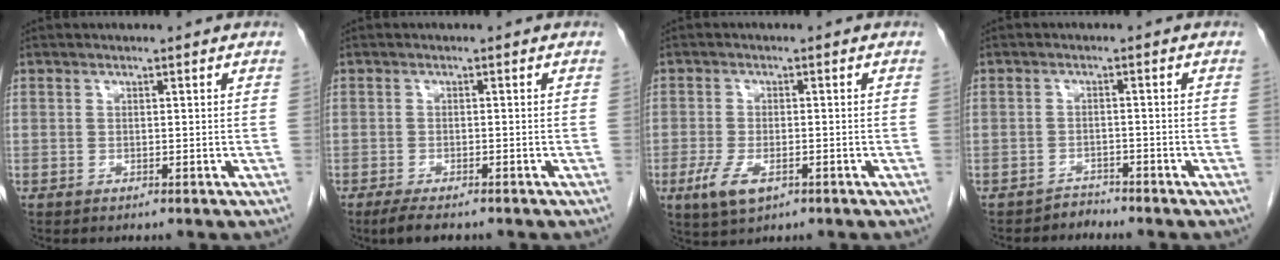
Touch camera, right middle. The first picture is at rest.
{"total": 3.9, "force": [-3.0, 1.0, 2.3], "torque": [-0.042, -0.009, -0.045]}
{"total": 5.1, "force": [-2.3, 2.2, 4.0], "torque": [-0.086, -0.009, -0.036]}
{"total": 1.8, "force": [-1.6, 0.3, -0.8], "torque": [0.018, -0.004, -0.028]}